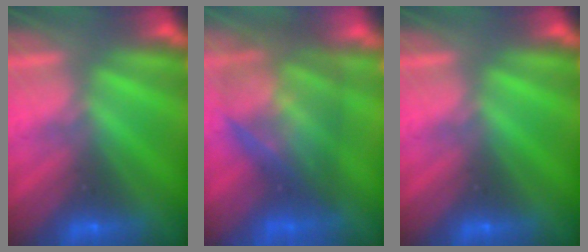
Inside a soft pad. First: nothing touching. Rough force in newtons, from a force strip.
{"total": 7.5}
{"total": 0.0}